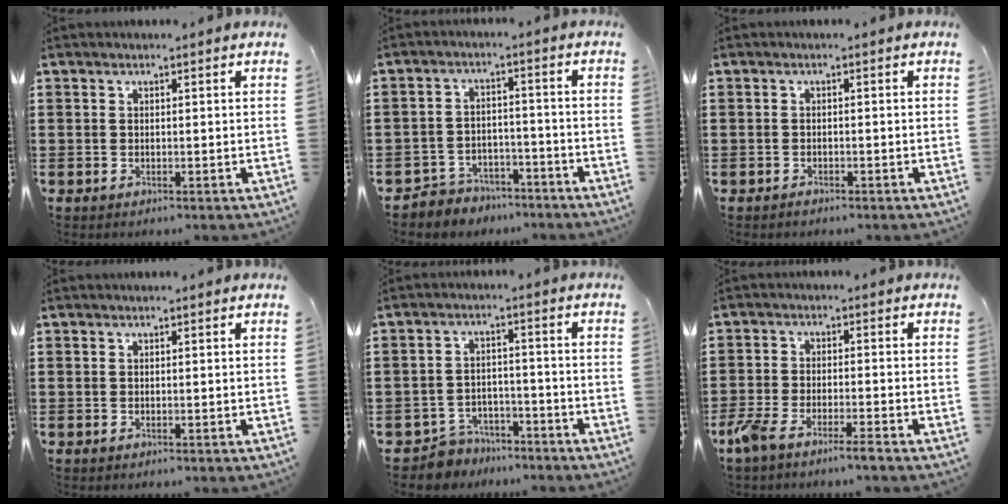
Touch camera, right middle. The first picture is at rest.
{"total": 4.1, "force": [-3.9, 1.3, -0.2], "torque": [-0.006, 0.007, -0.083]}
{"total": 0.9, "force": [-0.8, 0.4, 0.1], "torque": [-0.002, 0.002, -0.018]}
{"total": 0.0}
{"total": 5.0, "force": [-4.8, 1.3, 0.0], "torque": [-0.020, 0.007, -0.104]}
{"total": 4.4, "force": [-3.5, 0.4, 2.7], "torque": [-0.070, -0.011, -0.069]}